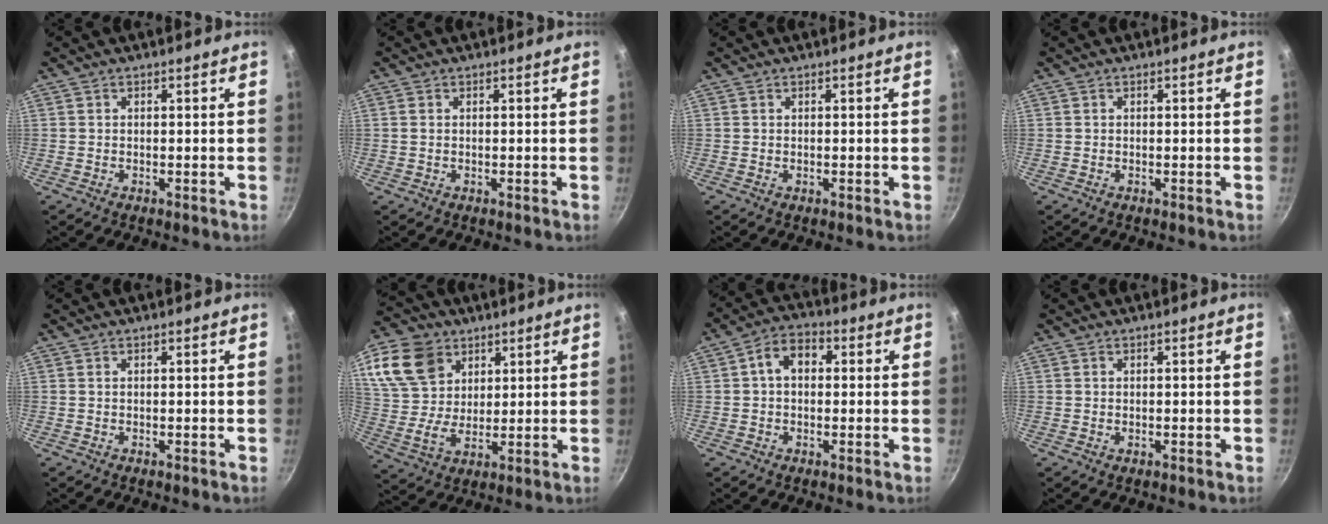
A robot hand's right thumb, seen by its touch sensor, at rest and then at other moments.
{"total": 0.9, "force": [0.1, 0.6, 0.6], "torque": [-0.011, 0.002, 0.001]}
{"total": 0.0}
{"total": 0.0}
{"total": 0.0}
{"total": 15.3, "force": [7.6, 11.0, 7.5], "torque": [-0.134, -0.017, 0.148]}
{"total": 6.5, "force": [0.9, 4.7, 4.5], "torque": [-0.051, 0.018, 0.003]}
{"total": 0.0}